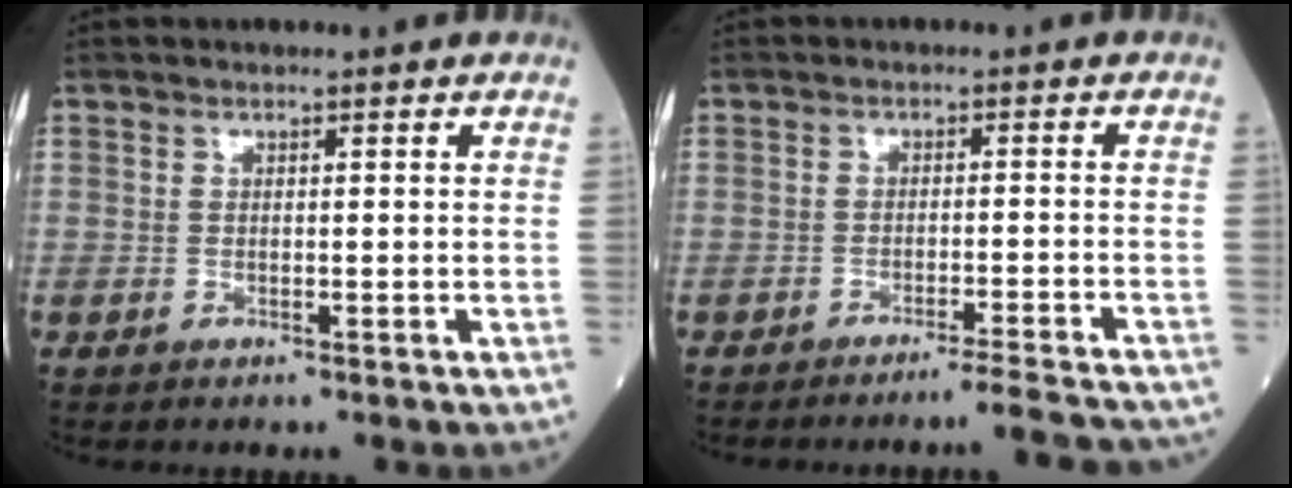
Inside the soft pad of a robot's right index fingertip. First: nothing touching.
{"total": 7.1, "force": [-6.7, -0.7, 2.2], "torque": [-0.010, -0.008, -0.093]}